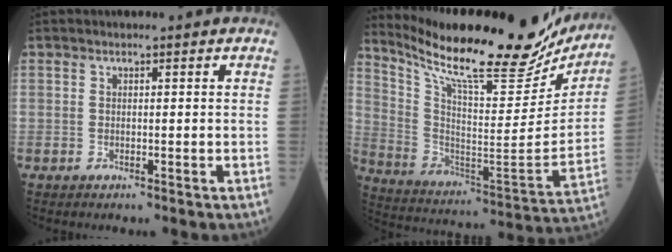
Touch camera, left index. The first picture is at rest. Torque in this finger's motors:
{"motor_torque": [0.99, -1.15, 0.36, 0.09]}